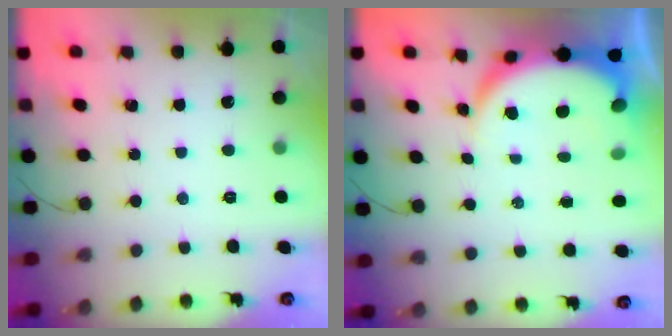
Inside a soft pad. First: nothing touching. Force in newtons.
{"total": 7.7, "press": 7.6, "slide": 1.1}